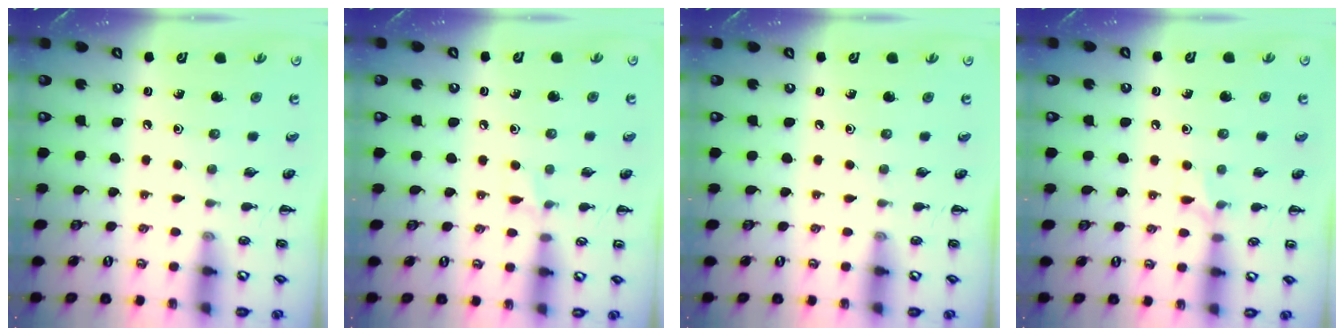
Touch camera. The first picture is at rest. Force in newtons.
{"total": 3.7, "press": 3.5, "slide": 1.2}
{"total": 0.0}
{"total": 5.8, "press": 5.5, "slide": 1.9}